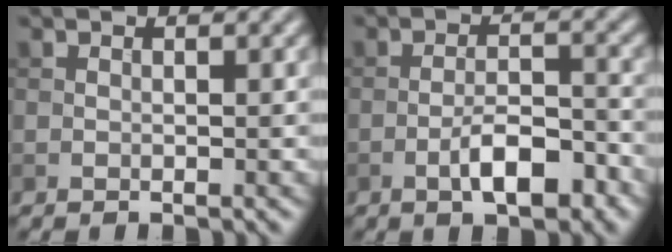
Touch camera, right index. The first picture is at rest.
{"total": 4.9, "force": [-2.4, 1.7, 3.9], "torque": [-0.062, 0.005, -0.039]}